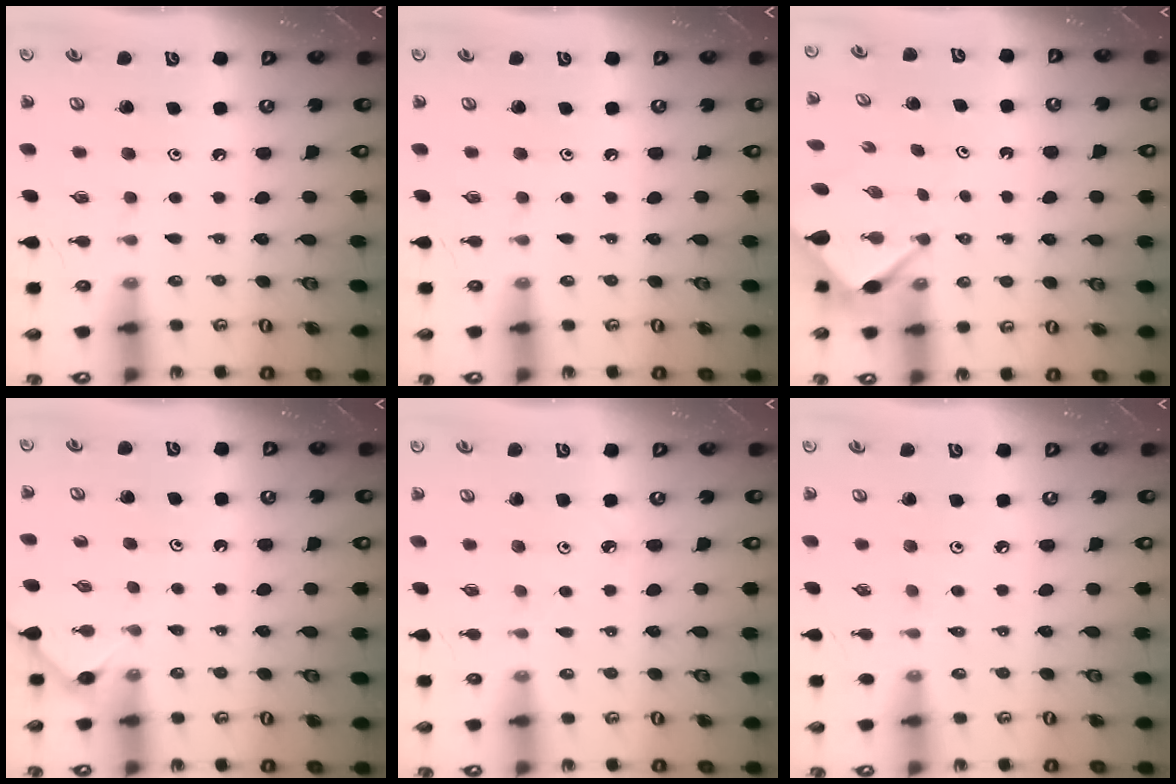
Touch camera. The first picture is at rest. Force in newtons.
{"total": 0.0}
{"total": 2.9, "press": 2.8, "slide": 0.3}
{"total": 2.4, "press": 2.4, "slide": 0.3}
{"total": 2.2, "press": 2.2, "slide": 0.2}
{"total": 2.9, "press": 2.9, "slide": 0.6}